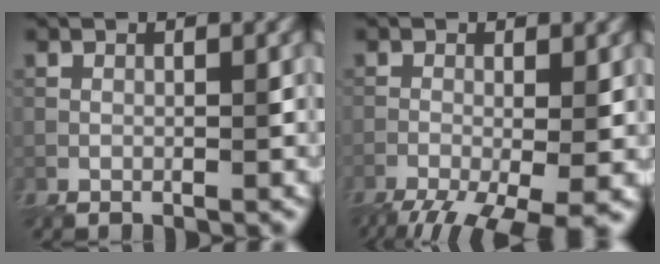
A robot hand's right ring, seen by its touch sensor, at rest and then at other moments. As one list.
[{"total": 10.1, "force": [-5.5, 3.5, 7.7], "torque": [-0.136, -0.021, -0.078]}]